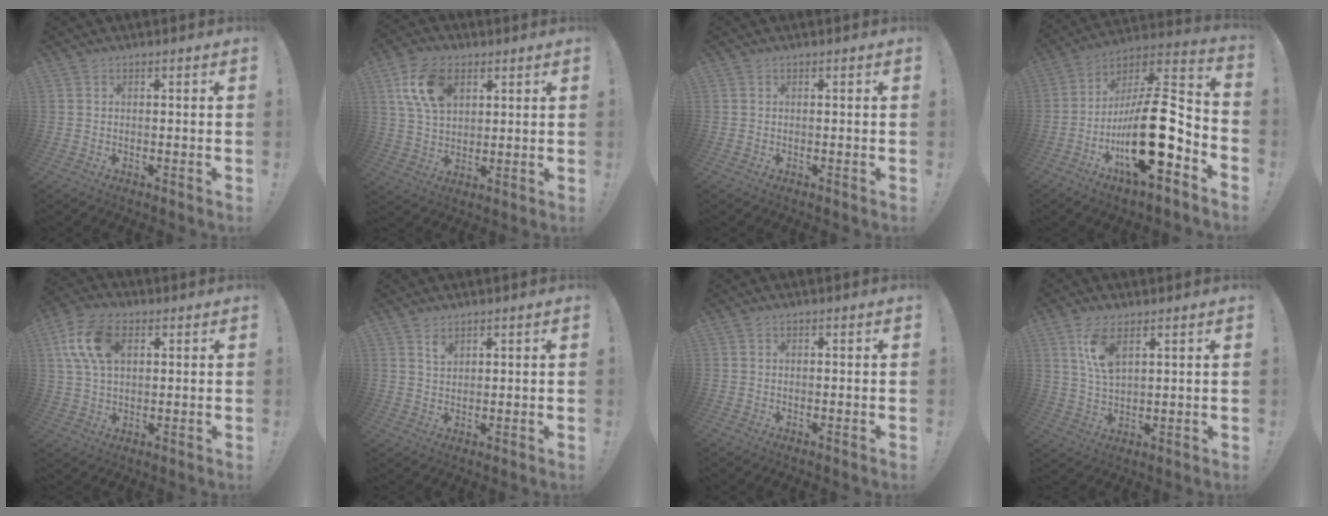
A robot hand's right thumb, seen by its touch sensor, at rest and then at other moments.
{"total": 13.1, "force": [5.2, 8.5, 8.5], "torque": [-0.151, 0.005, 0.101]}
{"total": 0.0}
{"total": 23.0, "force": [-6.2, 8.4, 20.5], "torque": [-0.349, 0.024, -0.102]}
{"total": 13.5, "force": [4.2, 8.2, 9.8], "torque": [-0.194, 0.007, 0.082]}
{"total": 2.9, "force": [2.1, 1.6, 1.1], "torque": [-0.006, -0.017, 0.037]}
{"total": 0.0}
{"total": 8.4, "force": [4.3, 3.6, 6.2], "torque": [-0.108, -0.011, 0.079]}